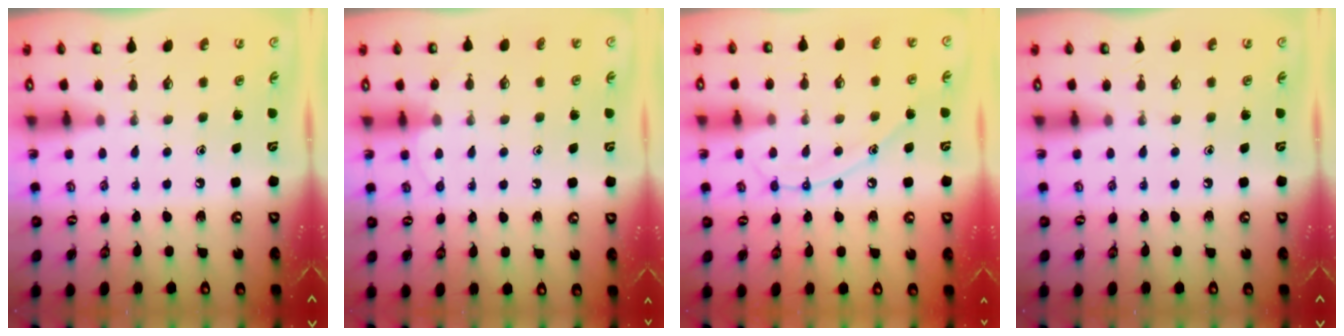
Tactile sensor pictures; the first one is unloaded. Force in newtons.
{"total": 4.5, "press": 4.4, "slide": 0.4}
{"total": 10.2, "press": 10.1, "slide": 0.9}
{"total": 0.0}